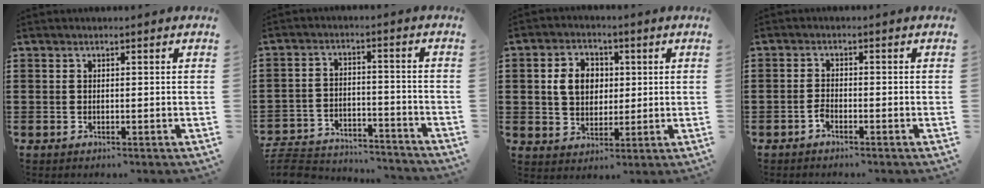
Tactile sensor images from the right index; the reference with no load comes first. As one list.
[{"total": 6.5, "force": [-6.3, 0.9, 1.2], "torque": [-0.035, 0.006, -0.127]}, {"total": 6.3, "force": [0.9, 5.0, 3.7], "torque": [-0.088, 0.011, 0.010]}, {"total": 1.6, "force": [-1.2, 0.5, 0.9], "torque": [-0.022, 0.000, -0.023]}]